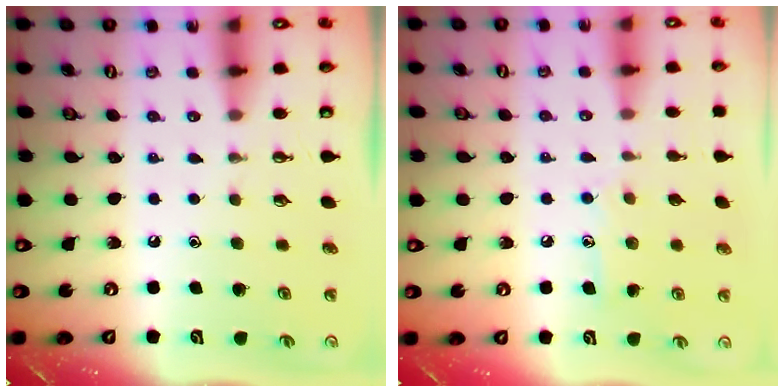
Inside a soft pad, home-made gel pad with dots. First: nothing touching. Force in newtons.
{"total": 7.1, "press": 7.1, "slide": 0.1}